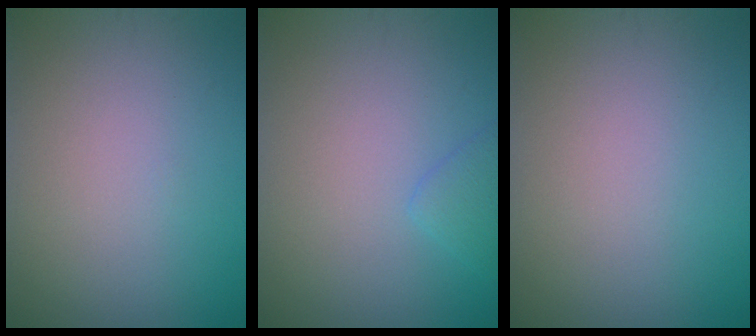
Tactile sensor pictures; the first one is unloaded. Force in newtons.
{"total": 1.5, "press": 1.5, "slide": 0.1}
{"total": 0.0}